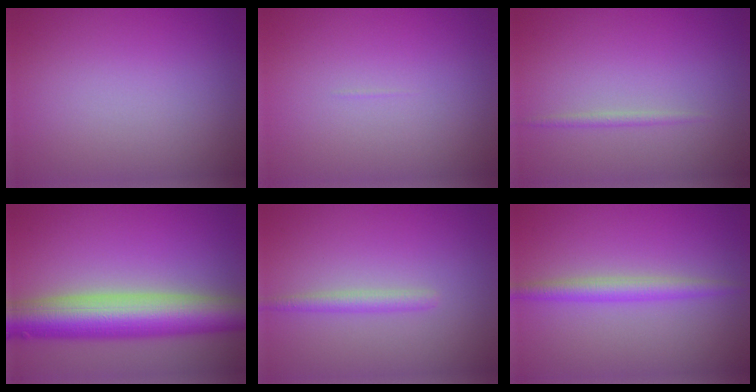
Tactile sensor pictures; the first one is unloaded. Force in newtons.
{"total": 0.0}
{"total": 0.8, "press": 0.8, "slide": 0.0}
{"total": 10.0, "press": 10.0, "slide": 0.4}
{"total": 1.6, "press": 1.6, "slide": 0.1}
{"total": 2.5, "press": 2.5, "slide": 0.1}